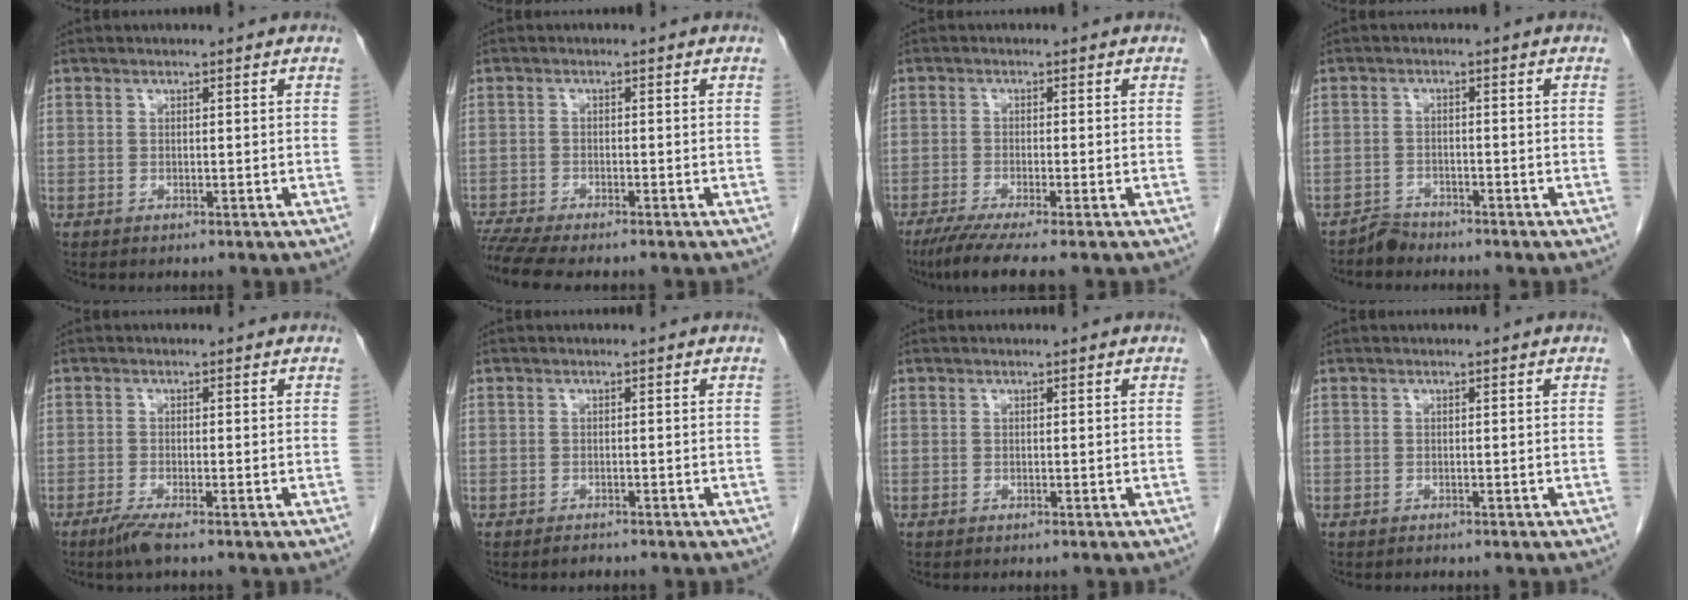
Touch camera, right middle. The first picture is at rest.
{"total": 6.9, "force": [-6.0, 0.7, 3.3], "torque": [-0.053, -0.010, -0.098]}
{"total": 6.5, "force": [-4.9, -0.2, 4.2], "torque": [-0.065, -0.017, -0.082]}
{"total": 2.1, "force": [-2.0, 0.5, -0.4], "torque": [0.005, -0.003, -0.036]}
{"total": 3.3, "force": [-2.3, -0.1, 2.3], "torque": [-0.055, -0.011, -0.049]}
{"total": 0.9, "force": [-0.8, 0.3, 0.2], "torque": [-0.006, -0.001, -0.012]}
{"total": 0.0}
{"total": 0.0}